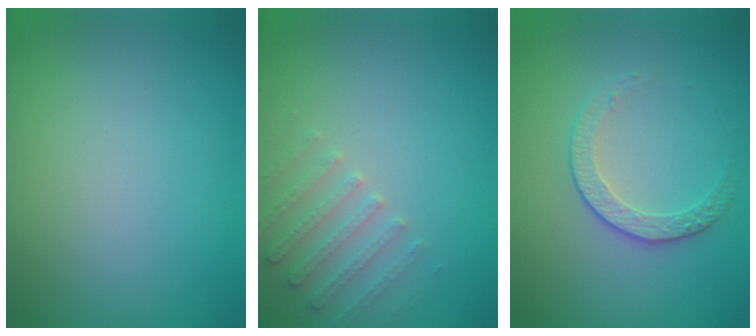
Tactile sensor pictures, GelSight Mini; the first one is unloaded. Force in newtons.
{"total": 2.3, "press": 2.2, "slide": 0.6}
{"total": 2.2, "press": 1.7, "slide": 1.4}